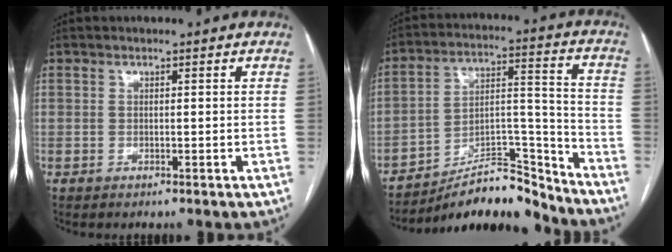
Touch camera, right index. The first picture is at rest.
{"total": 14.9, "force": [-13.8, 2.9, 4.9], "torque": [-0.066, 0.050, -0.227]}